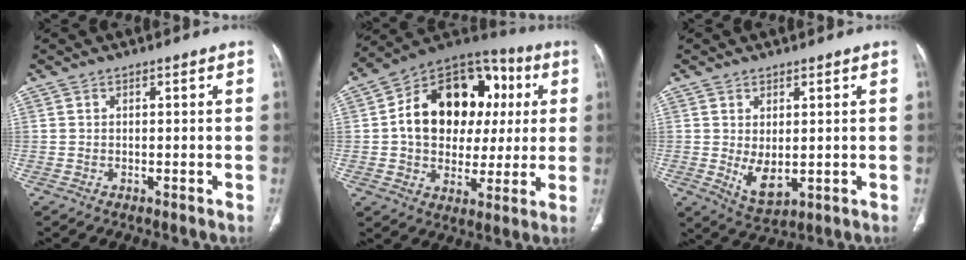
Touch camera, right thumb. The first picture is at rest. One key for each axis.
{"total": 22.3, "fx": 3.2, "fy": 16.2, "fz": 14.9, "tx": -0.196, "ty": 0.031, "tz": 0.053}
{"total": 5.7, "fx": -0.2, "fy": 3.0, "fz": 4.8, "tx": -0.081, "ty": -0.016, "tz": 0.015}